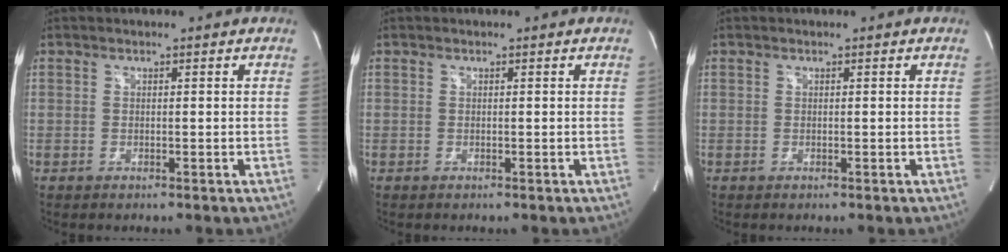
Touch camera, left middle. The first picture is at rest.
{"total": 0.0}
{"total": 0.0}